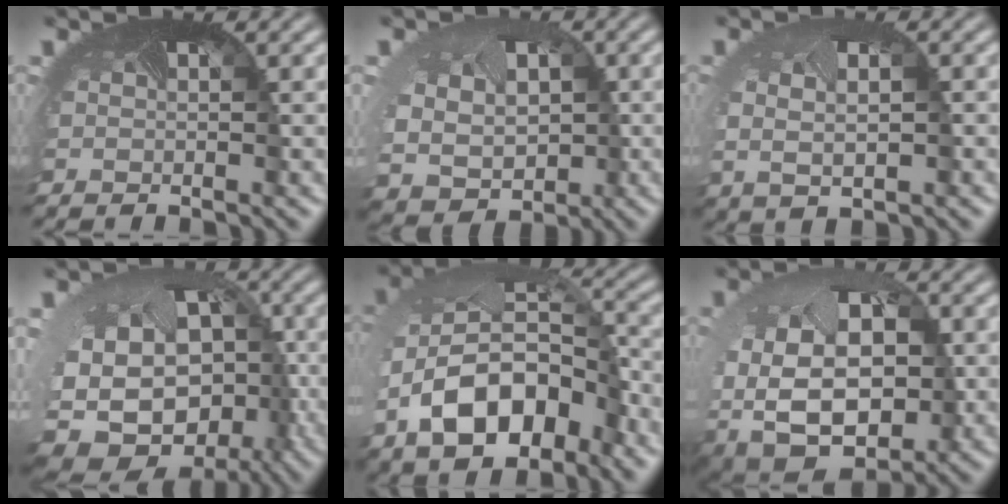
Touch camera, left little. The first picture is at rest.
{"total": 7.2, "force": [-0.5, 6.1, 3.7], "torque": [-0.078, -0.030, -0.008]}
{"total": 2.8, "force": [-0.2, 1.8, 2.2], "torque": [-0.043, -0.003, 0.009]}
{"total": 15.6, "force": [-3.8, 11.2, 10.1], "torque": [-0.210, -0.065, -0.017]}
{"total": 10.8, "force": [-4.3, 6.0, 7.8], "torque": [-0.169, -0.022, -0.075]}
{"total": 12.9, "force": [-2.1, 9.9, 8.1], "torque": [-0.164, -0.038, -0.015]}